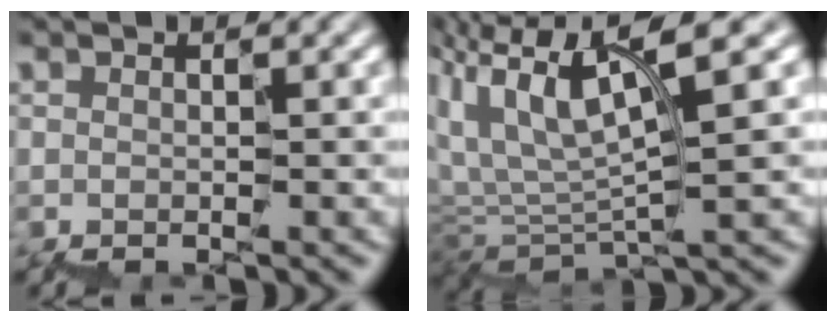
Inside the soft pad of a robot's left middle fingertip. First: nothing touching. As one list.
[{"total": 5.2, "force": [3.5, 1.0, 3.6], "torque": [-0.083, 0.014, 0.068]}]